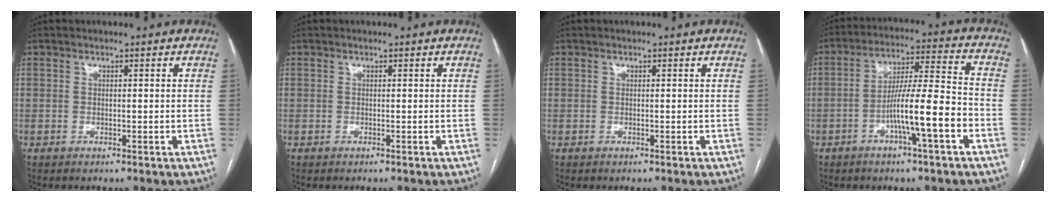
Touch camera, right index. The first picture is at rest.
{"total": 0.0}
{"total": 0.0}
{"total": 10.9, "force": [-4.2, 0.2, 10.1], "torque": [-0.176, 0.012, -0.072]}